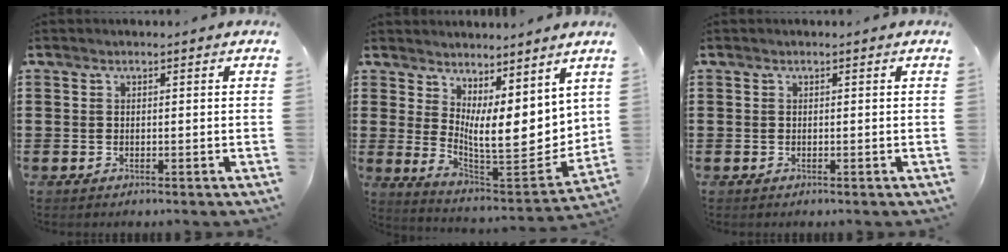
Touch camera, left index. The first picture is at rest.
{"total": 8.9, "force": [3.9, 3.5, 7.2], "torque": [-0.109, -0.047, 0.076]}
{"total": 0.0}